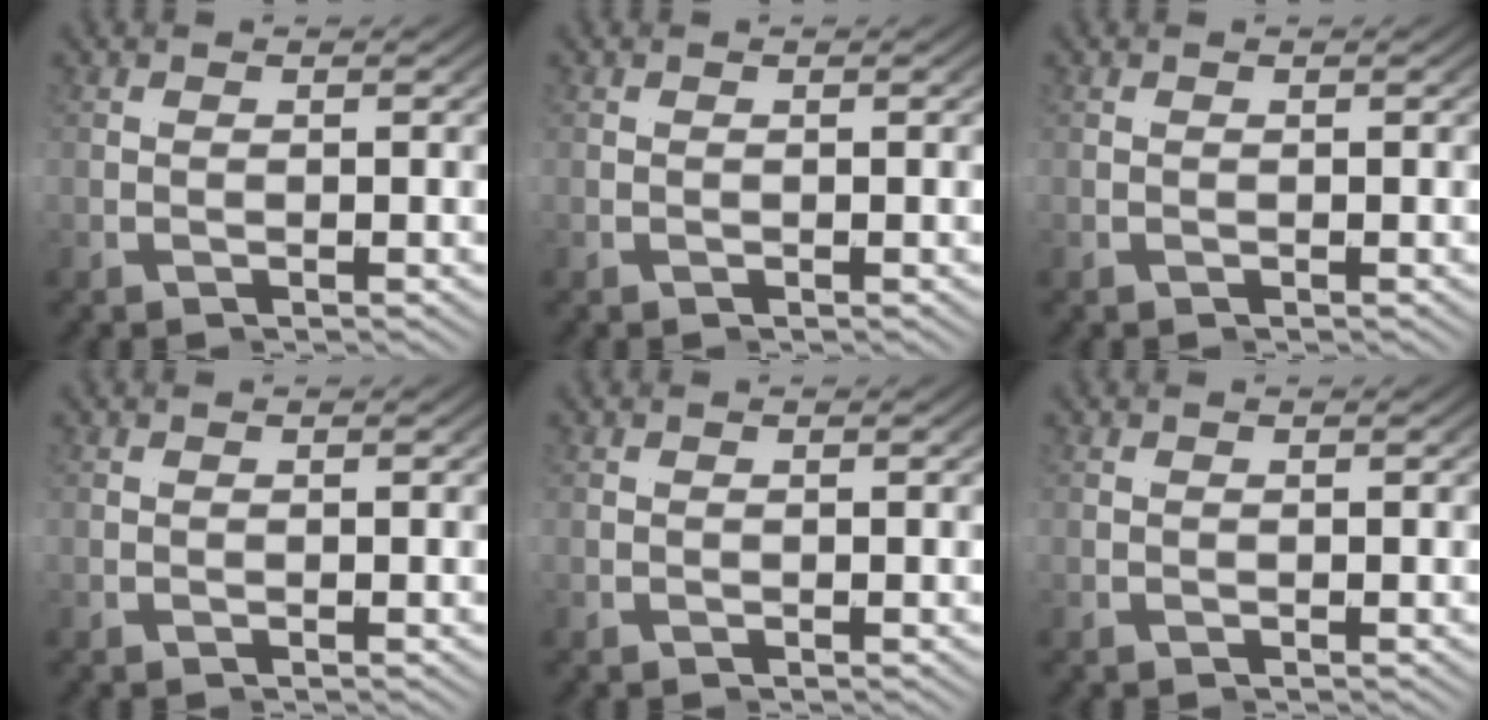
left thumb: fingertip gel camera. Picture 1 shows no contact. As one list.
[{"total": 0.0}, {"total": 0.0}, {"total": 0.0}, {"total": 0.0}, {"total": 0.0}]